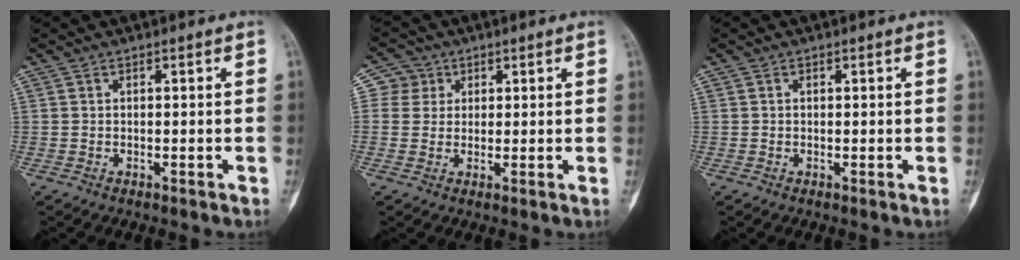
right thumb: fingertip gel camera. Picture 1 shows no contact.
{"total": 4.0, "force": [1.3, 3.8, 0.0], "torque": [0.025, 0.000, 0.015]}
{"total": 0.0}